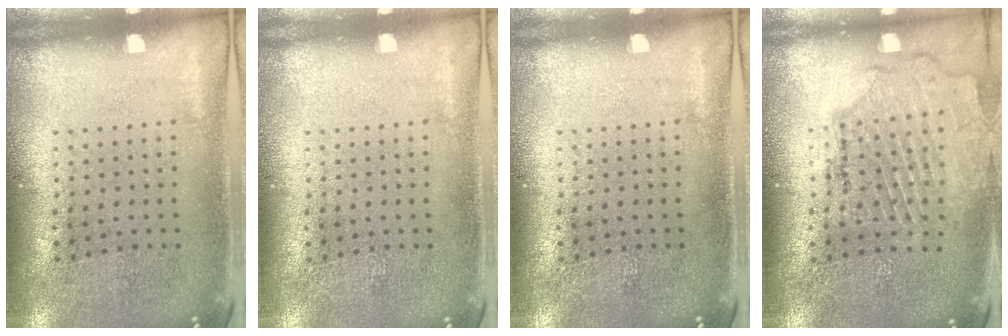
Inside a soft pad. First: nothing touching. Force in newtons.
{"total": 0.0}
{"total": 0.0}
{"total": 1.6, "press": 1.5, "slide": 0.3}